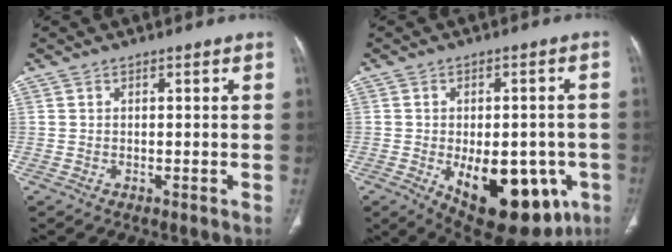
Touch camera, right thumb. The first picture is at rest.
{"total": 20.5, "force": [-6.9, 10.8, 16.0], "torque": [-0.180, 0.002, -0.068]}